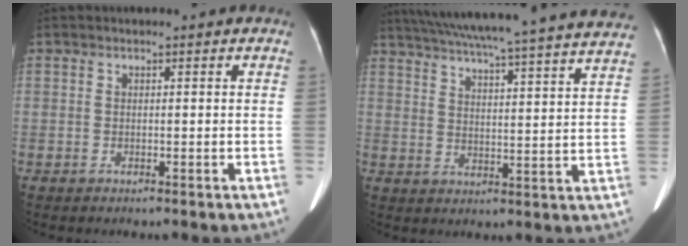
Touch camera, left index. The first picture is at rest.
{"total": 32.1, "force": [29.1, 0.9, 13.5], "torque": [-0.226, -0.036, 0.365]}